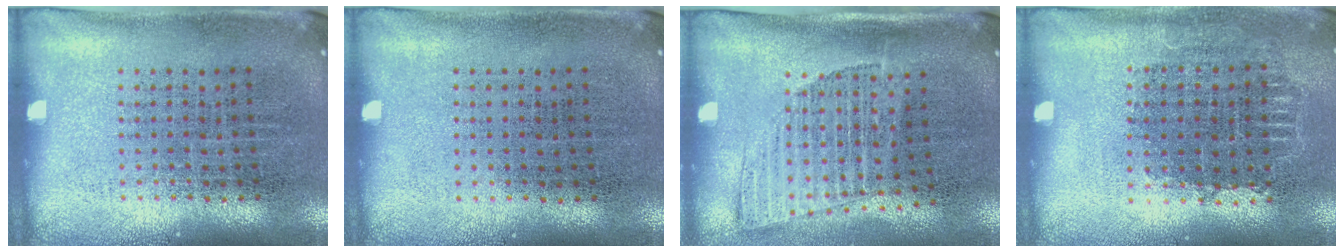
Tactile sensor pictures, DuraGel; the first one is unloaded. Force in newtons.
{"total": 0.0}
{"total": 1.3, "press": 1.0, "slide": 0.8}
{"total": 0.7, "press": 0.7, "slide": 0.2}